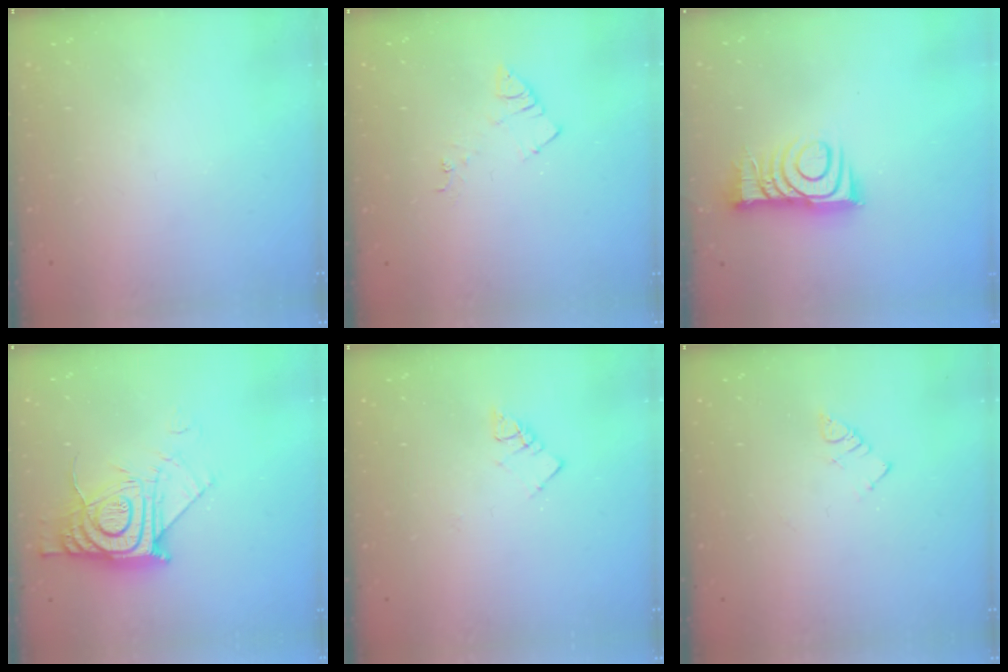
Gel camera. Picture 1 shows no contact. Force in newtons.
{"total": 6.2, "press": 6.2, "slide": 0.6}
{"total": 10.3, "press": 10.3, "slide": 0.4}
{"total": 13.0, "press": 12.9, "slide": 1.1}
{"total": 3.6, "press": 3.5, "slide": 0.4}
{"total": 3.2, "press": 3.2, "slide": 0.4}